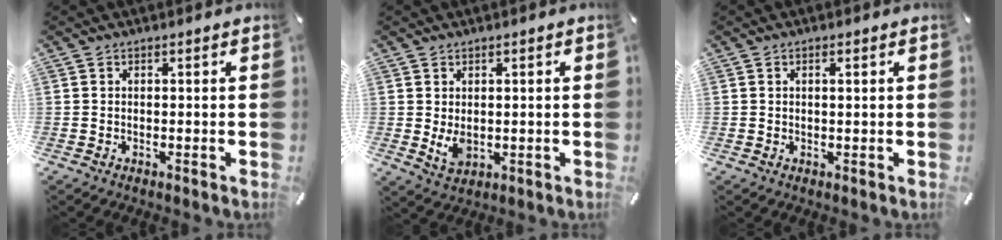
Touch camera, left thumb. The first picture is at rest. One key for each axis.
{"total": 4.2, "fx": 0.0, "fy": 3.0, "fz": 2.9, "tx": -0.065, "ty": -0.007, "tz": -0.003}
{"total": 1.1, "fx": 0.3, "fy": 0.2, "fz": 1.0, "tx": -0.021, "ty": 0.000, "tz": 0.004}